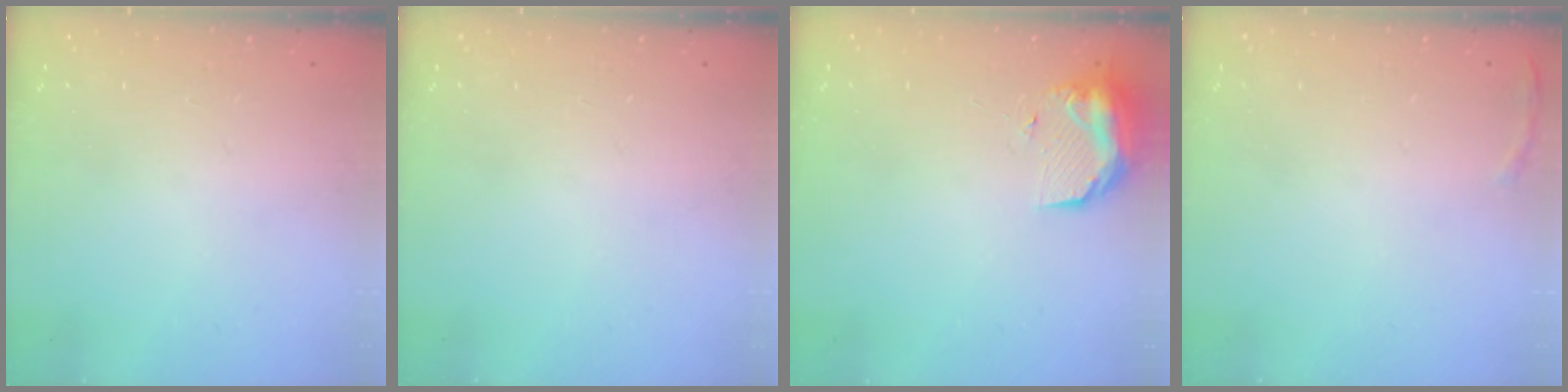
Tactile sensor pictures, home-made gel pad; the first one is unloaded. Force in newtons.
{"total": 0.0}
{"total": 9.7, "press": 9.6, "slide": 0.9}
{"total": 5.2, "press": 5.1, "slide": 1.2}